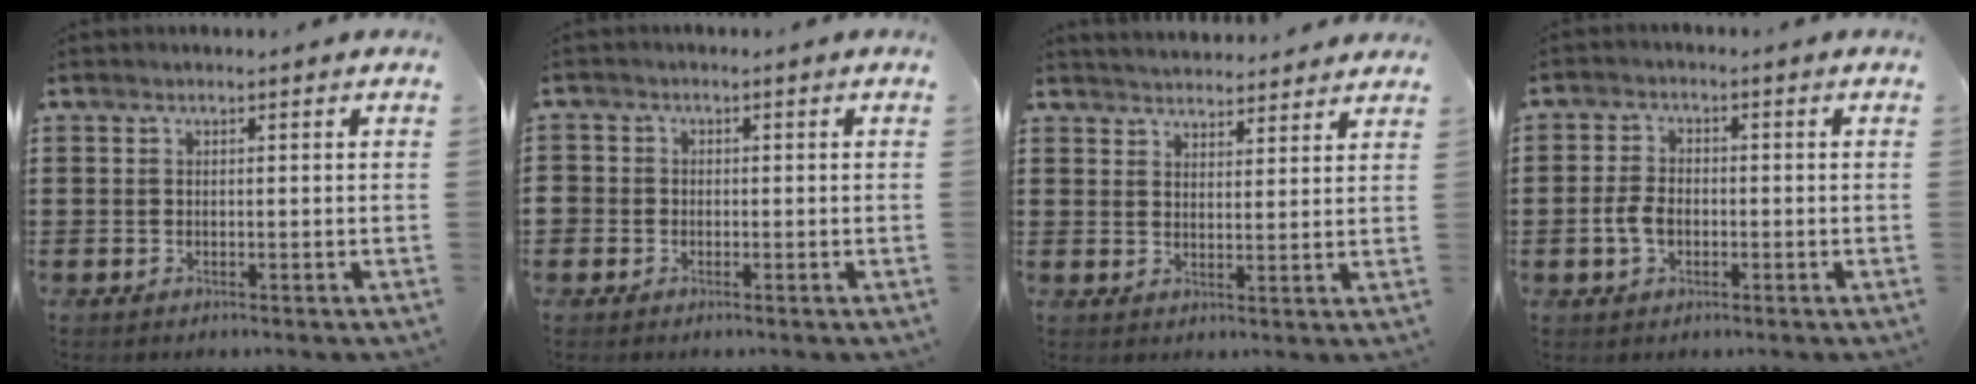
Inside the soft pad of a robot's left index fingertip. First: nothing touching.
{"total": 1.4, "force": [-0.5, 1.3, 0.0], "torque": [-0.007, 0.003, -0.015]}
{"total": 3.4, "force": [3.4, 0.0, 0.1], "torque": [-0.012, -0.016, 0.062]}
{"total": 3.9, "force": [-0.9, 2.5, 2.8], "torque": [-0.076, -0.003, -0.022]}